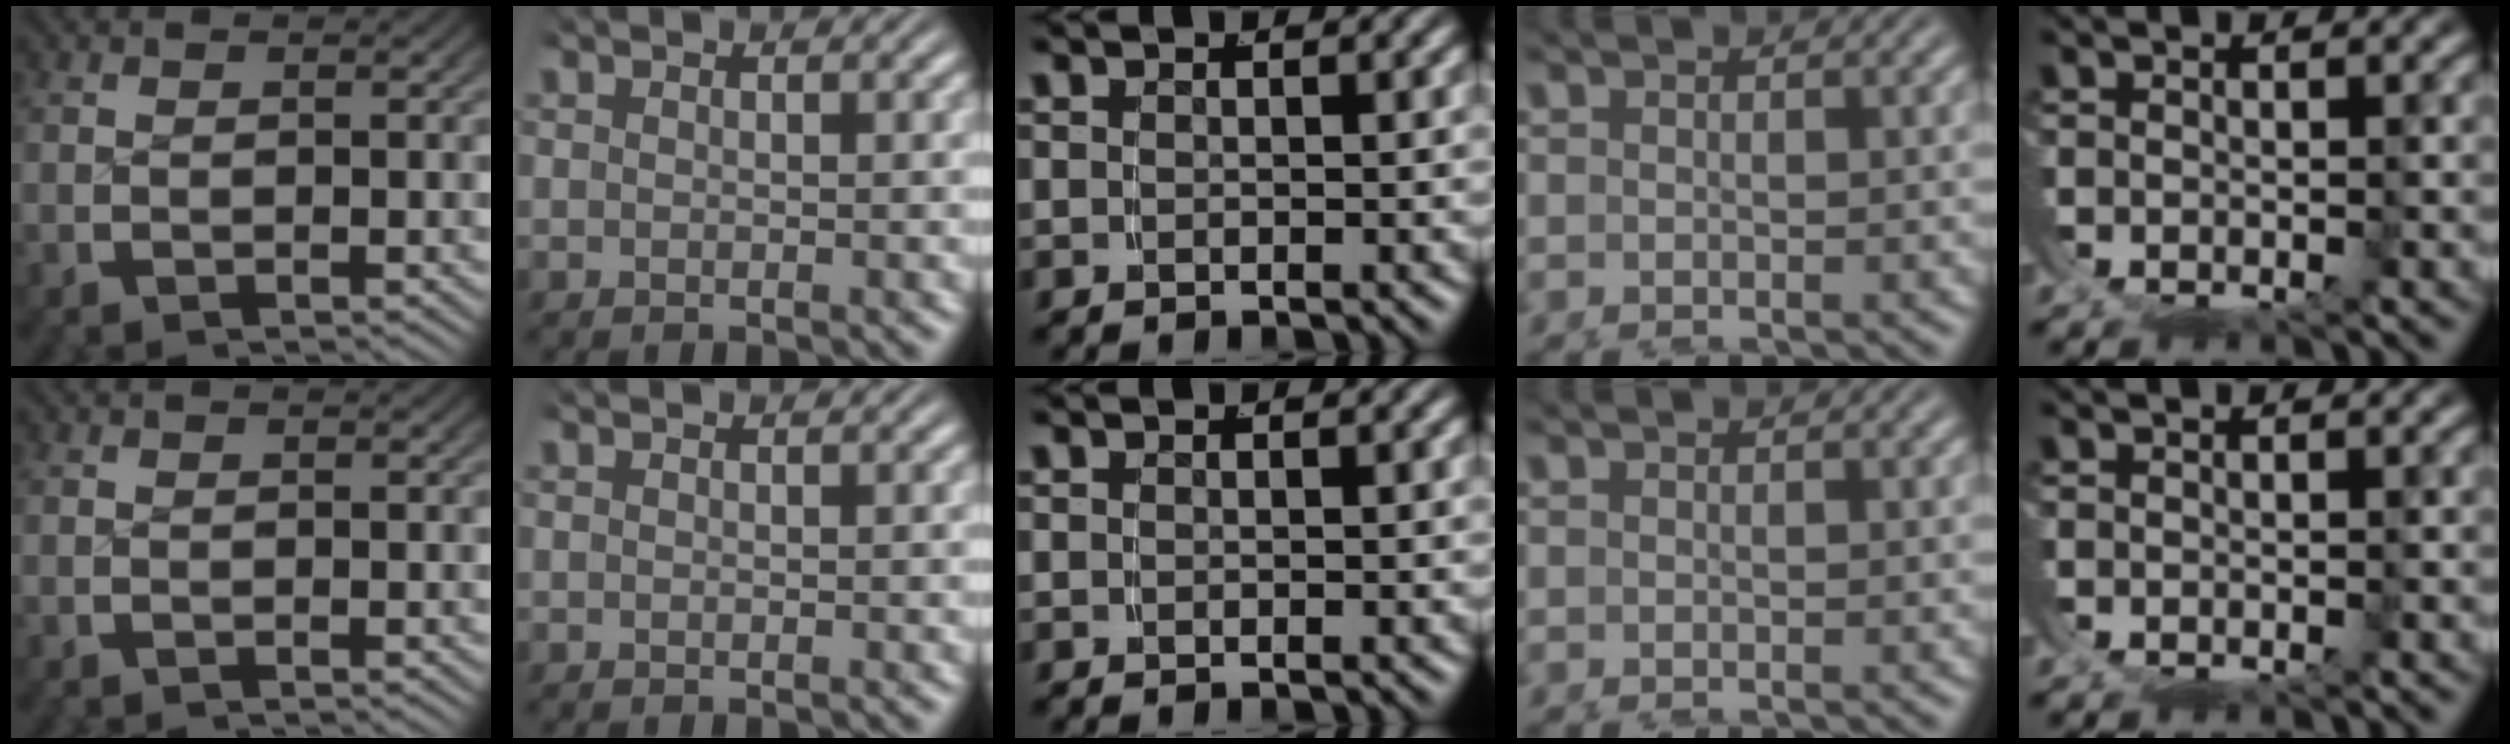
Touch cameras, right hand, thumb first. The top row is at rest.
{}